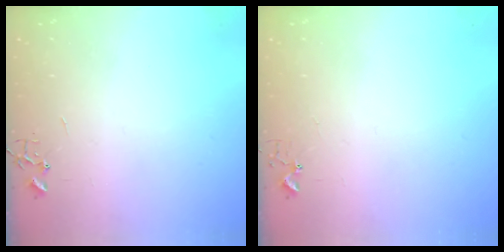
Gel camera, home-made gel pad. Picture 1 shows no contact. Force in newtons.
{"total": 2.7, "press": 2.7, "slide": 0.2}